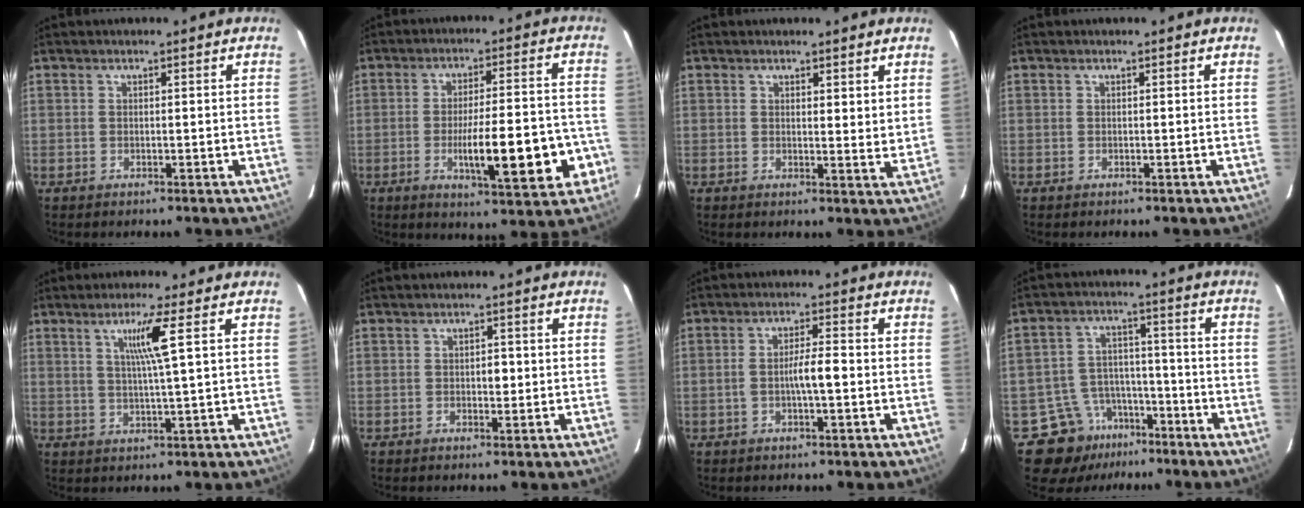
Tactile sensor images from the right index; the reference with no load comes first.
{"total": 14.4, "force": [-4.3, 2.8, 13.5], "torque": [-0.195, 0.007, -0.055]}
{"total": 3.1, "force": [2.3, 0.9, 1.8], "torque": [-0.026, -0.015, 0.028]}
{"total": 0.0}
{"total": 5.5, "force": [1.9, -1.4, 5.0], "torque": [-0.095, -0.004, 0.037]}
{"total": 1.6, "force": [-0.1, 0.9, 1.4], "torque": [-0.019, 0.003, -0.001]}
{"total": 4.2, "force": [-0.8, 0.5, 4.1], "torque": [-0.073, 0.008, -0.013]}
{"total": 10.3, "force": [-6.7, 7.7, 1.6], "torque": [-0.029, 0.048, -0.098]}